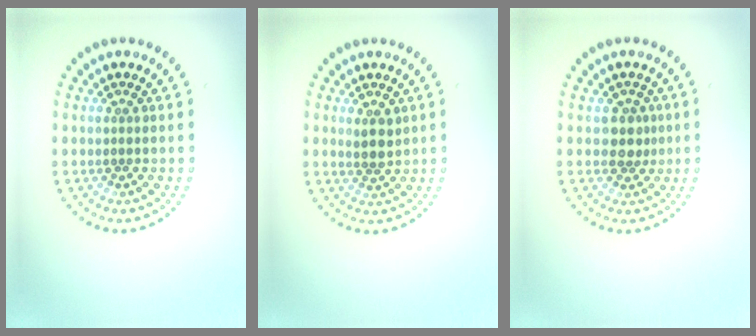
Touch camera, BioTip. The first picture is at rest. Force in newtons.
{"total": 1.8, "press": 1.6, "slide": 0.9}
{"total": 2.0, "press": 1.7, "slide": 1.0}